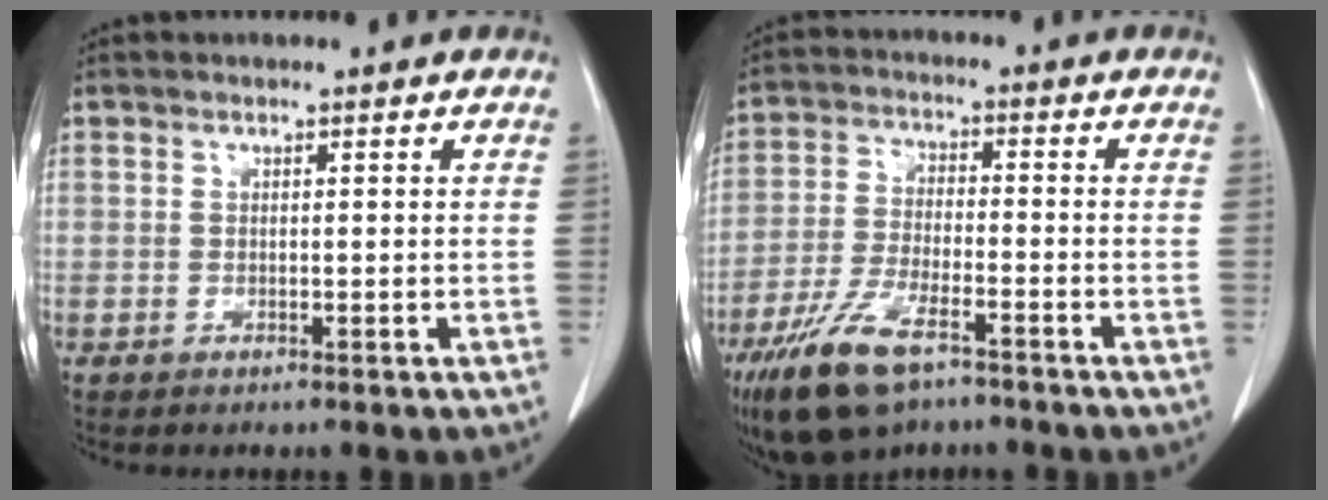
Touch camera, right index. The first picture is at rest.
{"total": 11.3, "force": [-7.3, 3.6, 7.8], "torque": [-0.160, -0.017, -0.131]}